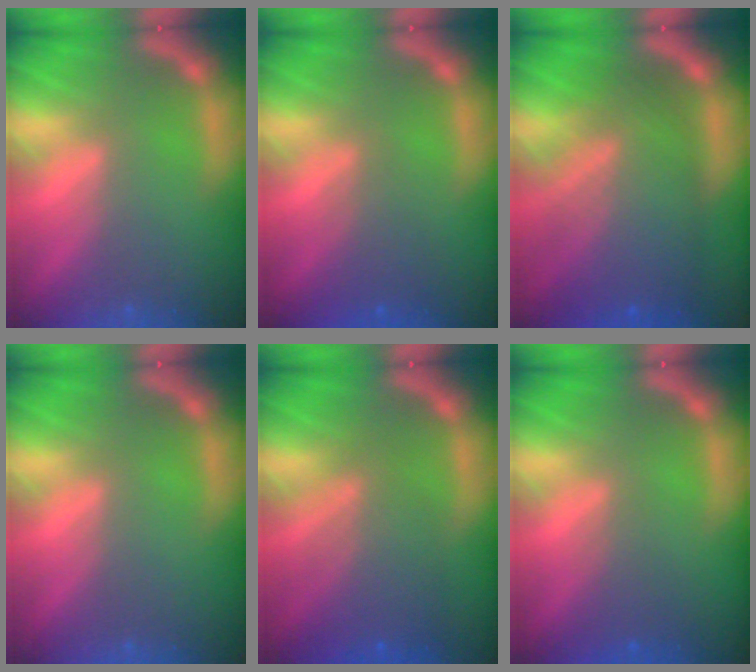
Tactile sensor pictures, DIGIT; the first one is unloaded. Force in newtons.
{"total": 2.5}
{"total": 9.5}
{"total": 0.0}
{"total": 5.5}
{"total": 2.0}